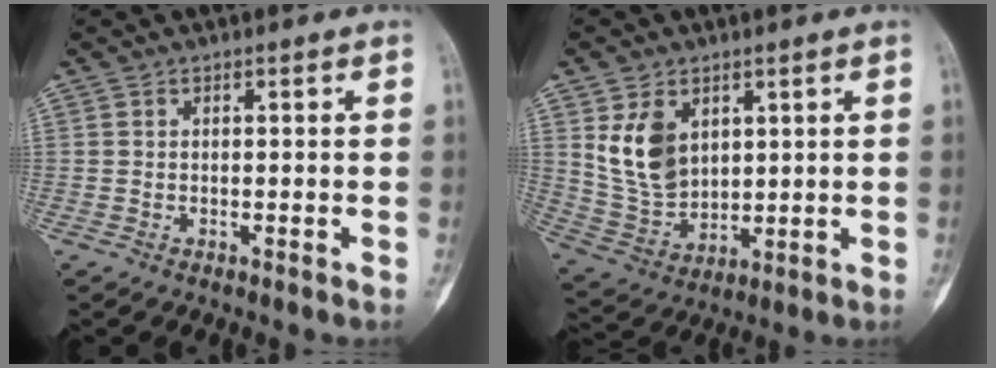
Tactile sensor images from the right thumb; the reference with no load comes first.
{"total": 10.6, "force": [3.8, 7.3, 6.6], "torque": [-0.102, -0.019, 0.095]}